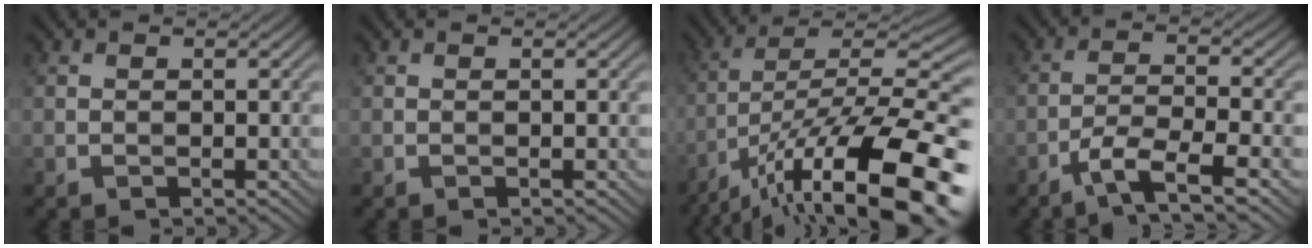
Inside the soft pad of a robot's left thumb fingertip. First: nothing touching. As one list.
[{"total": 0.0}, {"total": 19.1, "force": [-10.4, 6.1, 14.9], "torque": [-0.249, -0.010, -0.168]}, {"total": 6.7, "force": [-4.2, 1.3, 5.1], "torque": [-0.101, 0.002, -0.081]}]